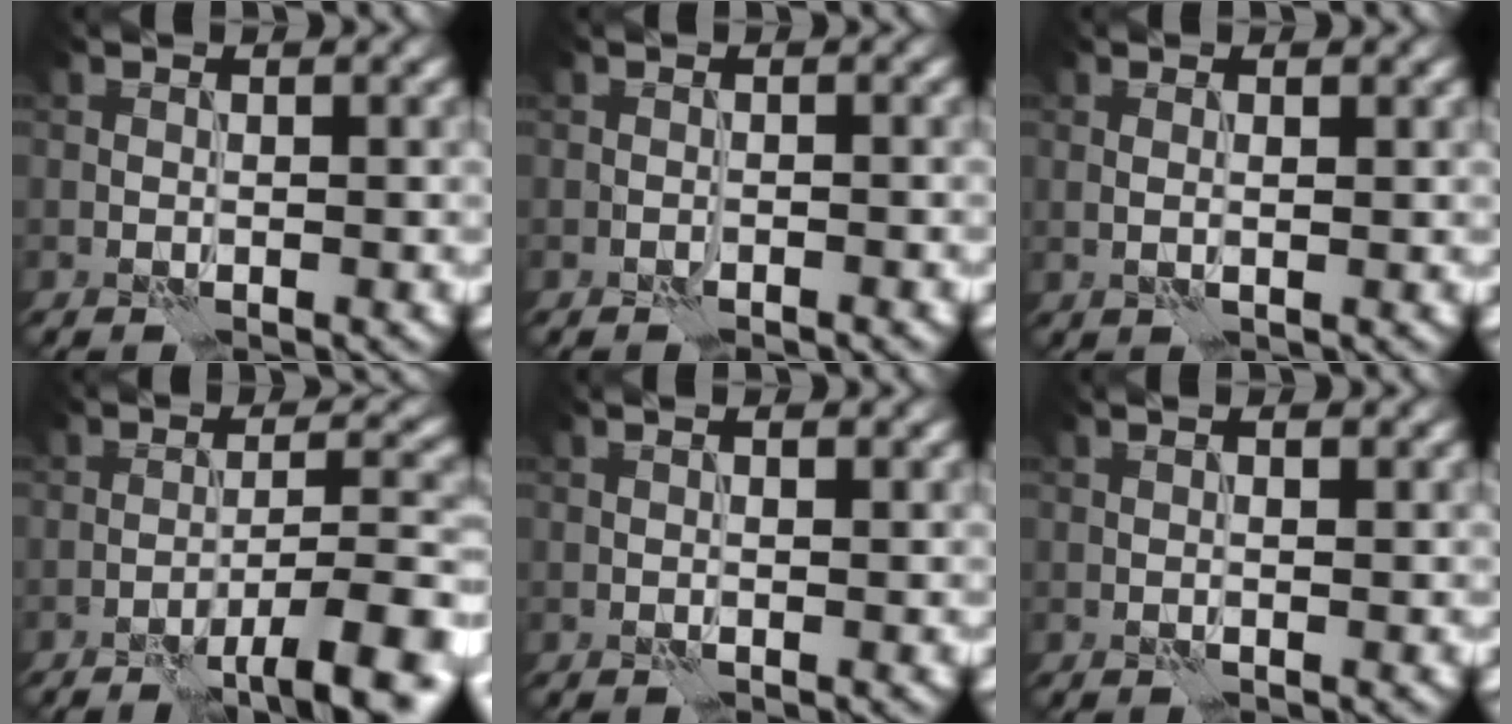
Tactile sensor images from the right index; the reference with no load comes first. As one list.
[{"total": 0.6, "force": [-0.6, 0.0, 0.3], "torque": [-0.003, 0.003, -0.011]}, {"total": 1.7, "force": [0.6, 0.5, 1.5], "torque": [-0.020, -0.003, 0.006]}, {"total": 7.4, "force": [-4.4, 1.3, 5.8], "torque": [-0.077, 0.014, -0.066]}, {"total": 2.2, "force": [1.1, 0.7, 1.8], "torque": [-0.015, 0.003, -0.001]}, {"total": 2.7, "force": [1.3, 0.9, 2.2], "torque": [-0.018, 0.012, -0.001]}]